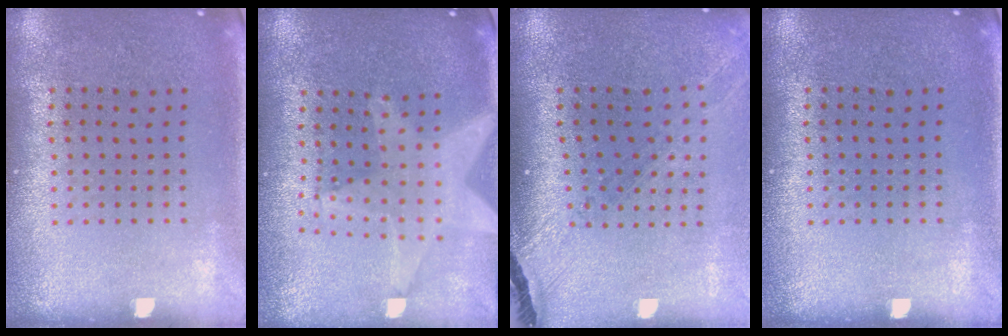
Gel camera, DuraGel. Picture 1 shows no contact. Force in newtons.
{"total": 1.8, "press": 1.6, "slide": 0.8}
{"total": 1.5, "press": 1.5, "slide": 0.4}
{"total": 0.0}